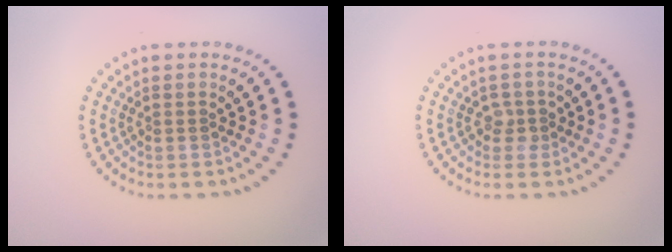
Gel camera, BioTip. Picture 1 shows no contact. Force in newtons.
{"total": 1.4, "press": 1.1, "slide": 0.8}